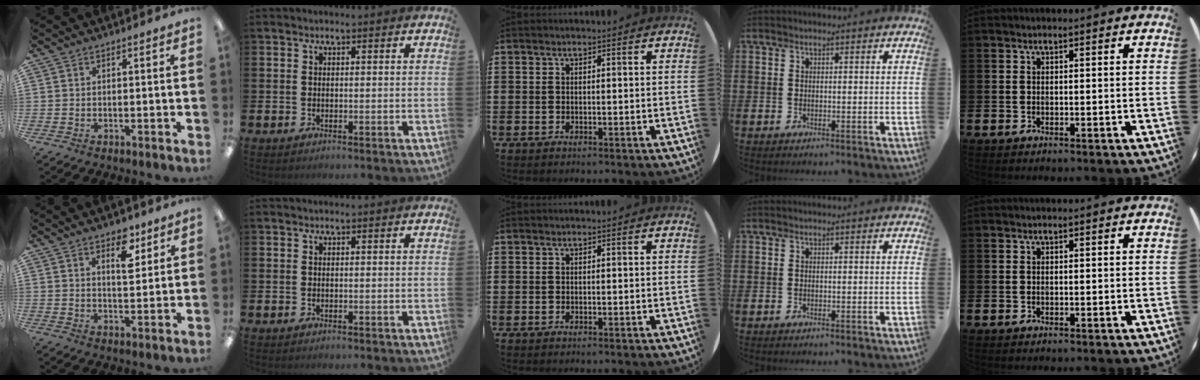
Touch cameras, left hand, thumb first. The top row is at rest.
{"thumb": {"total": 7.2, "force": [4.5, 3.3, 4.5], "torque": [-0.053, -0.021, 0.070]}}